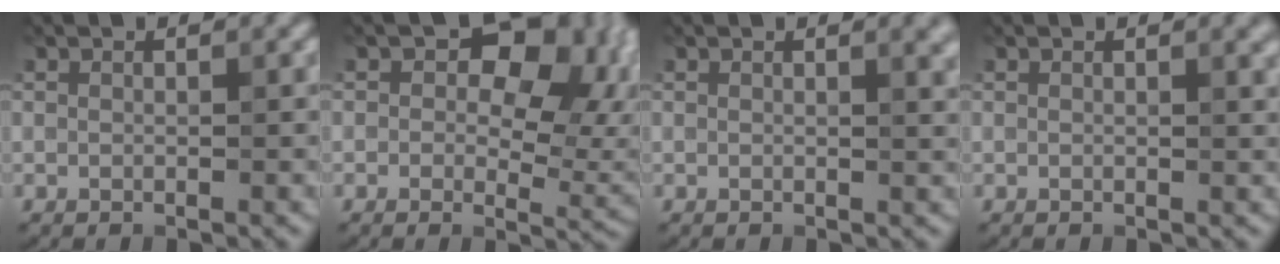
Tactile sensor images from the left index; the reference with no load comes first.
{"total": 10.3, "force": [2.2, 6.6, 7.6], "torque": [-0.080, -0.005, 0.033]}
{"total": 1.5, "force": [0.8, 0.4, 1.2], "torque": [-0.016, 0.001, 0.012]}
{"total": 1.1, "force": [0.6, 0.3, 0.9], "torque": [-0.011, 0.002, 0.010]}